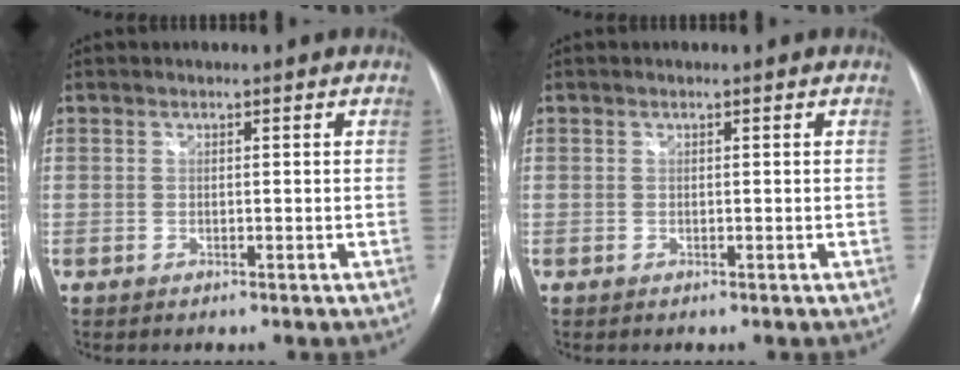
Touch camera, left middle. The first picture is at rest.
{"total": 0.0}